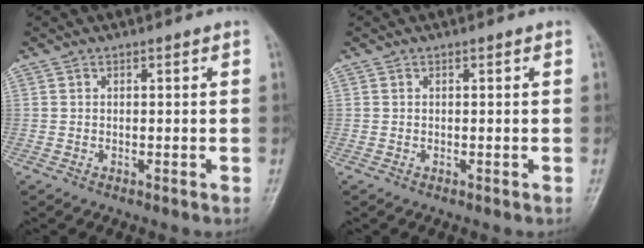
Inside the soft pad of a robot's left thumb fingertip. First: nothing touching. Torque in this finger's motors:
{"motor_torque": [0.00, 0.00, 0.02, -0.02, 0.00]}